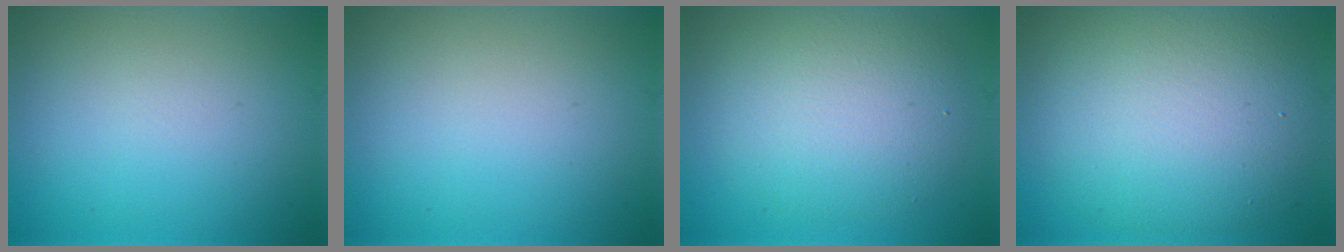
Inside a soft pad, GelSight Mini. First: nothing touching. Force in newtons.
{"total": 0.0}
{"total": 6.0, "press": 6.0, "slide": 0.2}
{"total": 10.4, "press": 10.3, "slide": 1.1}